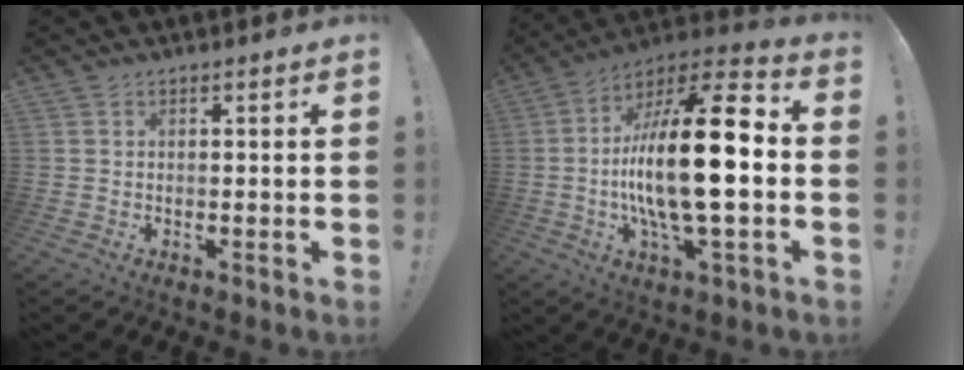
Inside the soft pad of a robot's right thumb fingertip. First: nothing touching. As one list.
[{"total": 24.5, "force": [-2.3, 7.1, 23.3], "torque": [-0.436, -0.001, -0.045]}]